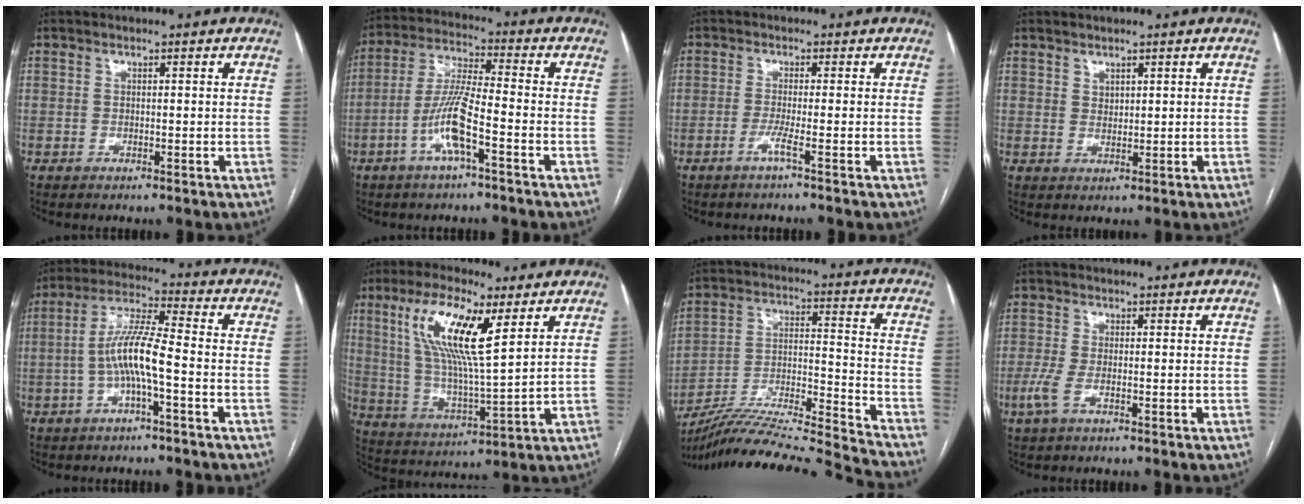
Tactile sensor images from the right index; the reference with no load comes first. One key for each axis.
{"total": 9.2, "fx": -3.6, "fy": 0.8, "fz": 8.4, "tx": -0.176, "ty": 0.004, "tz": -0.074}
{"total": 2.2, "fx": -1.1, "fy": -1.0, "fz": 1.6, "tx": -0.031, "ty": -0.002, "tz": -0.025}
{"total": 1.5, "fx": 1.1, "fy": 0.8, "fz": 0.5, "tx": -0.005, "ty": -0.004, "tz": 0.021}
{"total": 8.5, "fx": -2.0, "fy": 0.7, "fz": 8.3, "tx": -0.167, "ty": 0.018, "tz": -0.042}
{"total": 14.3, "fx": 6.1, "fy": 2.5, "fz": 12.7, "tx": -0.261, "ty": 0.006, "tz": 0.114}
{"total": 23.6, "fx": -22.0, "fy": -1.5, "fz": 8.6, "tx": -0.142, "ty": -0.015, "tz": -0.347}
{"total": 2.7, "fx": -1.0, "fy": 0.5, "fz": 2.4, "tx": -0.068, "ty": -0.010, "tz": -0.023}